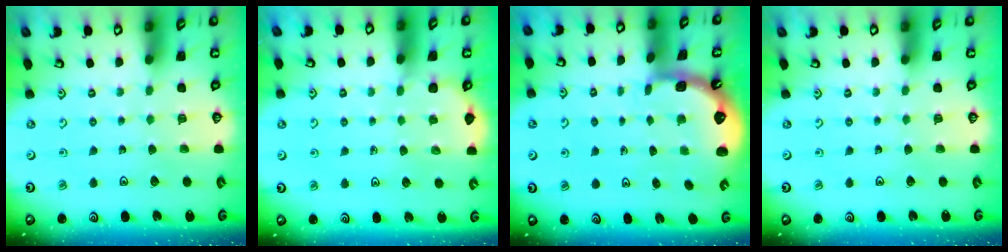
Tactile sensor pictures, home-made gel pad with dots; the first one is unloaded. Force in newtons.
{"total": 2.4, "press": 2.4, "slide": 0.1}
{"total": 1.0, "press": 1.0, "slide": 0.2}
{"total": 0.0}